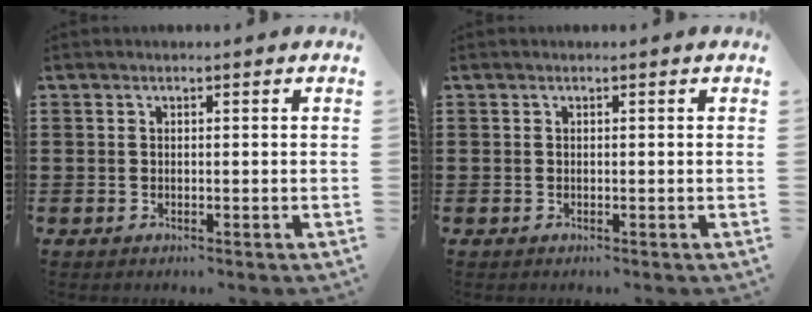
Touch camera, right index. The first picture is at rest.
{"total": 0.0}